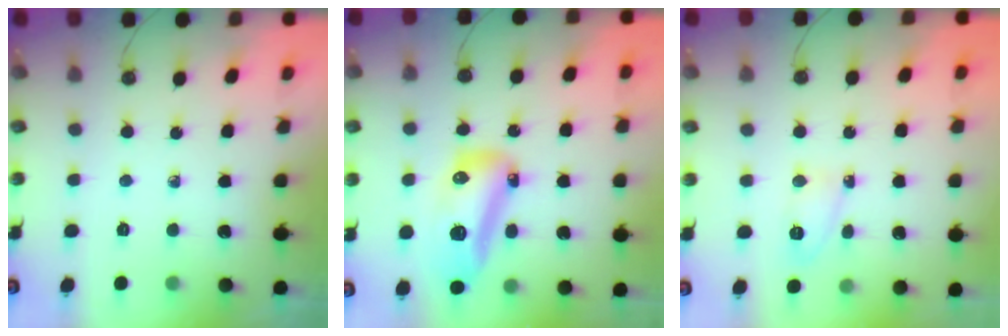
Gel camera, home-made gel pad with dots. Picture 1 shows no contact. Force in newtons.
{"total": 14.8, "press": 14.7, "slide": 1.6}
{"total": 4.4, "press": 4.3, "slide": 0.9}